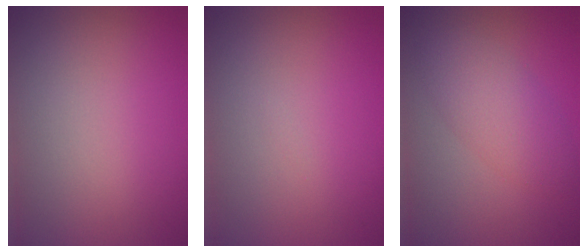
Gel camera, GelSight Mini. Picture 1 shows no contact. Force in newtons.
{"total": 0.0}
{"total": 3.8, "press": 3.8, "slide": 0.1}